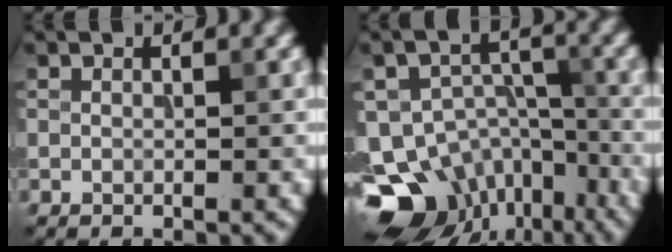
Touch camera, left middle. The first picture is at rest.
{"total": 15.5, "force": [-10.1, 10.2, 6.1], "torque": [-0.113, -0.023, -0.122]}